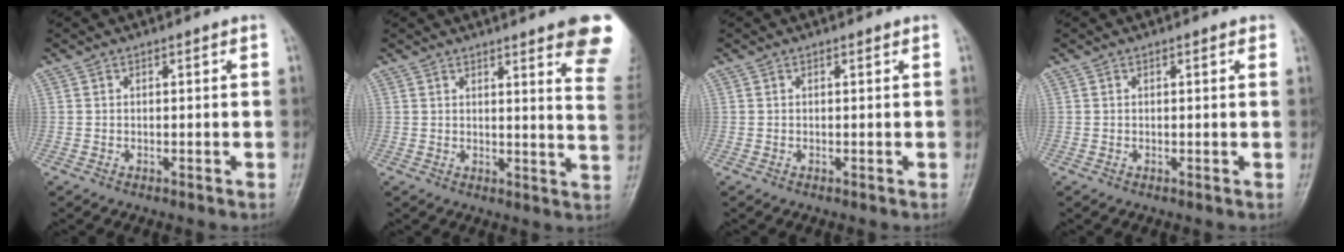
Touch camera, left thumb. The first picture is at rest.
{"total": 13.3, "force": [8.5, 1.9, 10.0], "torque": [-0.094, -0.040, 0.083]}
{"total": 0.0}
{"total": 0.9, "force": [0.5, 0.3, 0.7], "torque": [-0.010, 0.000, 0.004]}